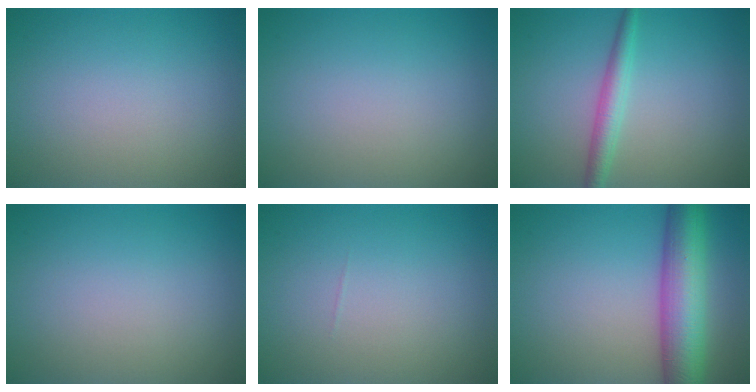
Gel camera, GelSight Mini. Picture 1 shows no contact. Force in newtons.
{"total": 0.0}
{"total": 2.4, "press": 2.4, "slide": 0.1}
{"total": 0.0}
{"total": 0.0}
{"total": 8.7, "press": 8.7, "slide": 0.4}